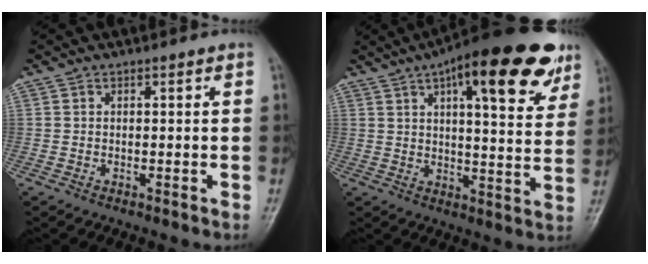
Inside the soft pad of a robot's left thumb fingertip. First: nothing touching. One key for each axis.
{"total": 22.2, "fx": 12.0, "fy": 7.1, "fz": 17.2, "tx": -0.217, "ty": -0.019, "tz": 0.167}